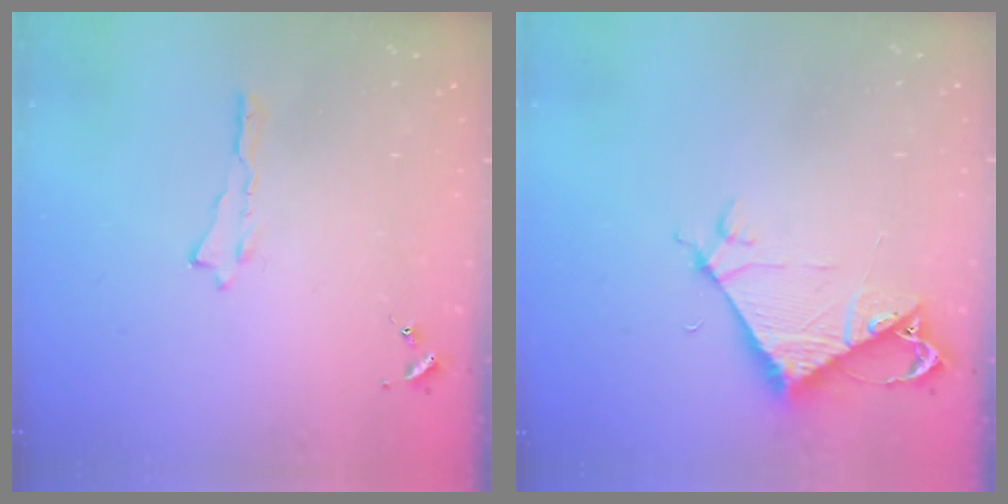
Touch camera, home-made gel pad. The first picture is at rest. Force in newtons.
{"total": 6.1, "press": 6.0, "slide": 0.5}